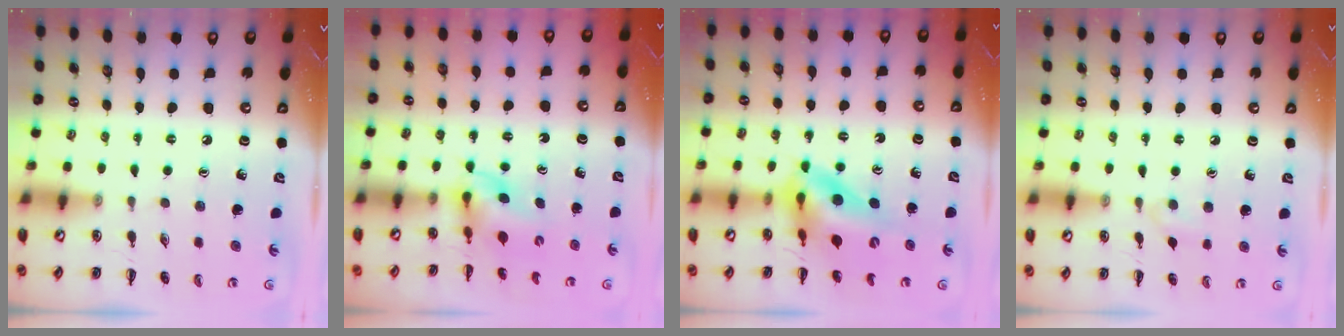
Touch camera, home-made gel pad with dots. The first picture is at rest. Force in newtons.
{"total": 4.1, "press": 4.0, "slide": 1.0}
{"total": 10.3, "press": 9.8, "slide": 3.2}
{"total": 4.7, "press": 4.4, "slide": 1.6}